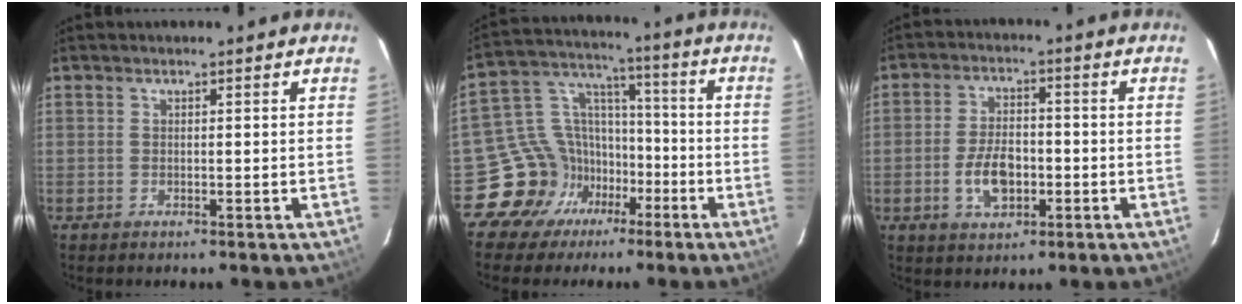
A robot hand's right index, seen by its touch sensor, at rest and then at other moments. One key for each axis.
{"total": 12.6, "fx": -7.0, "fy": 10.3, "fz": 1.4, "tx": -0.036, "ty": 0.065, "tz": -0.119}
{"total": 7.9, "fx": -2.4, "fy": 4.5, "fz": 6.0, "tx": -0.119, "ty": 0.007, "tz": -0.036}